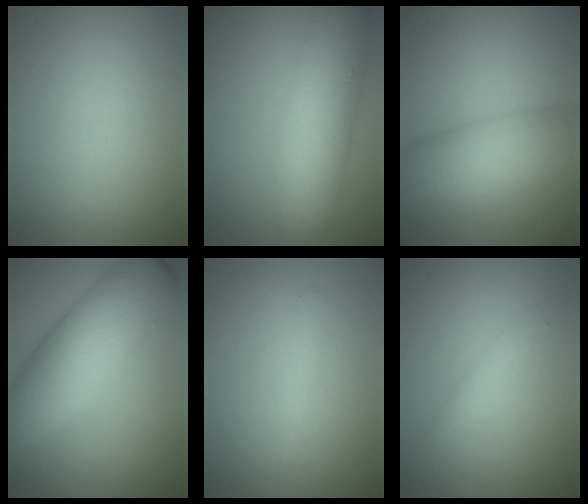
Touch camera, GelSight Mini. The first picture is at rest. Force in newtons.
{"total": 8.8, "press": 8.8, "slide": 0.4}
{"total": 7.1, "press": 7.1, "slide": 0.3}
{"total": 8.4, "press": 8.4, "slide": 0.1}
{"total": 1.1, "press": 1.1, "slide": 0.0}
{"total": 1.6, "press": 1.6, "slide": 0.1}